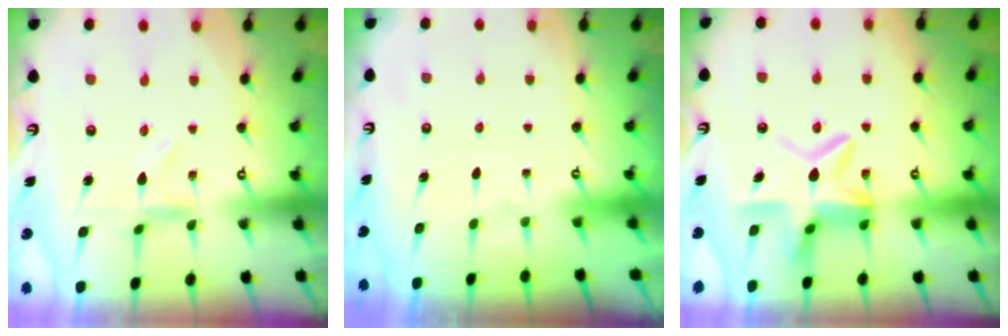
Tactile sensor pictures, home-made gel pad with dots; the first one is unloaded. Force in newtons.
{"total": 1.6, "press": 1.6, "slide": 0.2}
{"total": 11.3, "press": 11.2, "slide": 1.2}